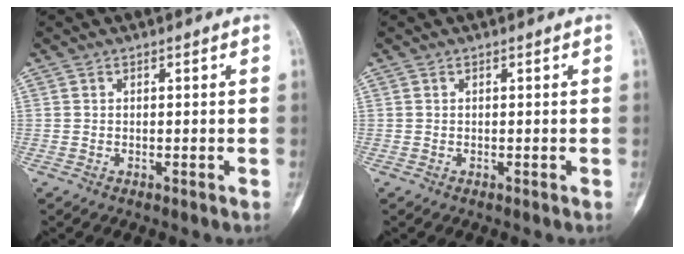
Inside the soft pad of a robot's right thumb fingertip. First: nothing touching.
{"total": 0.0}